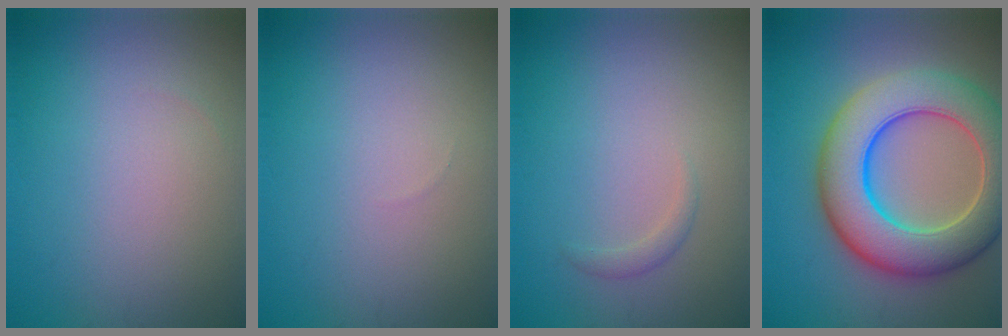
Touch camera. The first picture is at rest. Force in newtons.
{"total": 0.0}
{"total": 0.9, "press": 0.9, "slide": 0.1}
{"total": 11.0, "press": 11.0, "slide": 0.6}